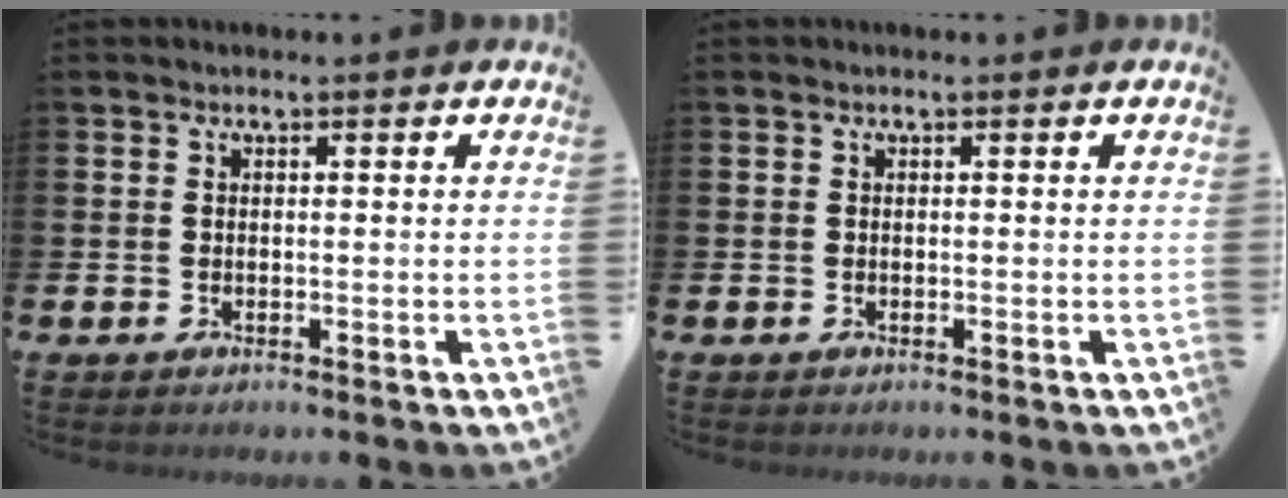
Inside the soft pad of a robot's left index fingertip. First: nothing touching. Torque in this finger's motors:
{"motor_torque": [-0.03, -0.02, -0.01, 0.00]}